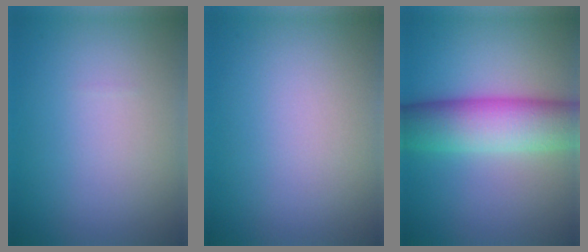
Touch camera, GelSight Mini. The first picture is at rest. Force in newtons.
{"total": 0.0}
{"total": 8.3, "press": 8.3, "slide": 0.3}